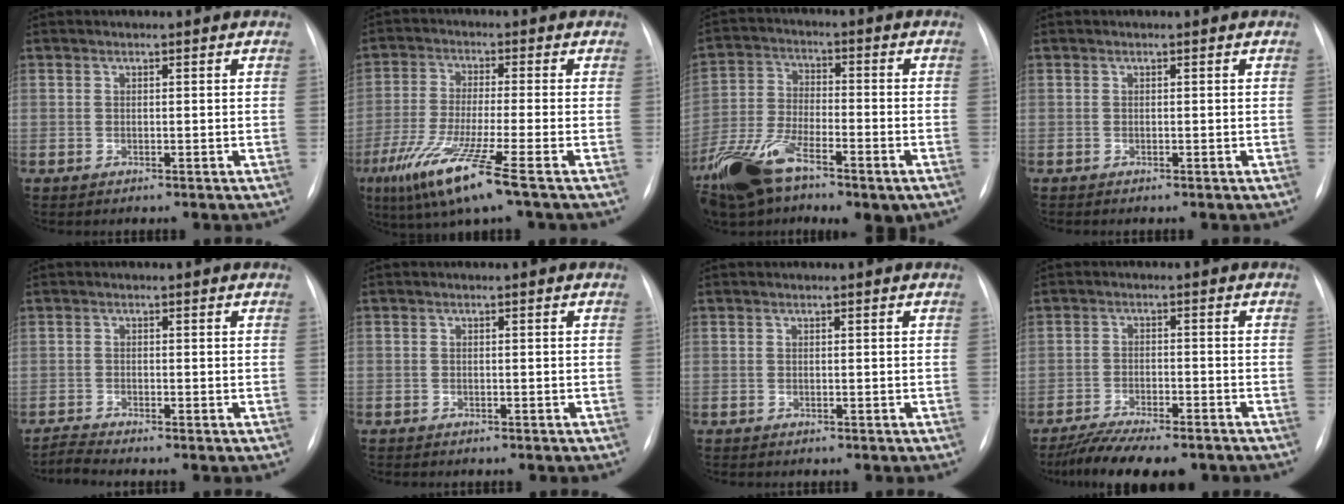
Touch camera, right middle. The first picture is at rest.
{"total": 10.4, "force": [-5.6, -0.6, 8.8], "torque": [-0.179, -0.035, -0.108]}
{"total": 16.5, "force": [-10.0, 6.3, 11.6], "torque": [-0.243, -0.015, -0.176]}
{"total": 0.0}
{"total": 2.0, "force": [-1.8, -0.8, -0.2], "torque": [-0.004, -0.012, -0.039]}
{"total": 2.2, "force": [-1.8, 1.0, 0.7], "torque": [-0.012, 0.002, -0.022]}
{"total": 0.8, "force": [-0.7, 0.3, 0.2], "torque": [-0.006, 0.002, -0.013]}
{"total": 11.7, "force": [-9.9, 2.5, 5.8], "torque": [-0.092, -0.008, -0.150]}